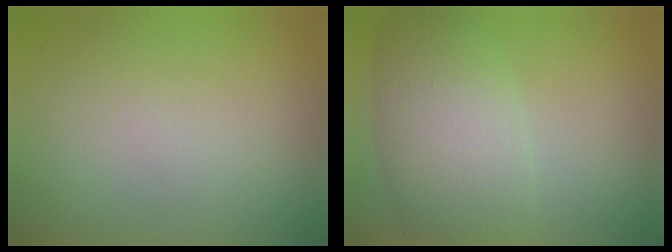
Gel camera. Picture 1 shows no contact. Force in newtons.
{"total": 7.2, "press": 7.2, "slide": 0.4}